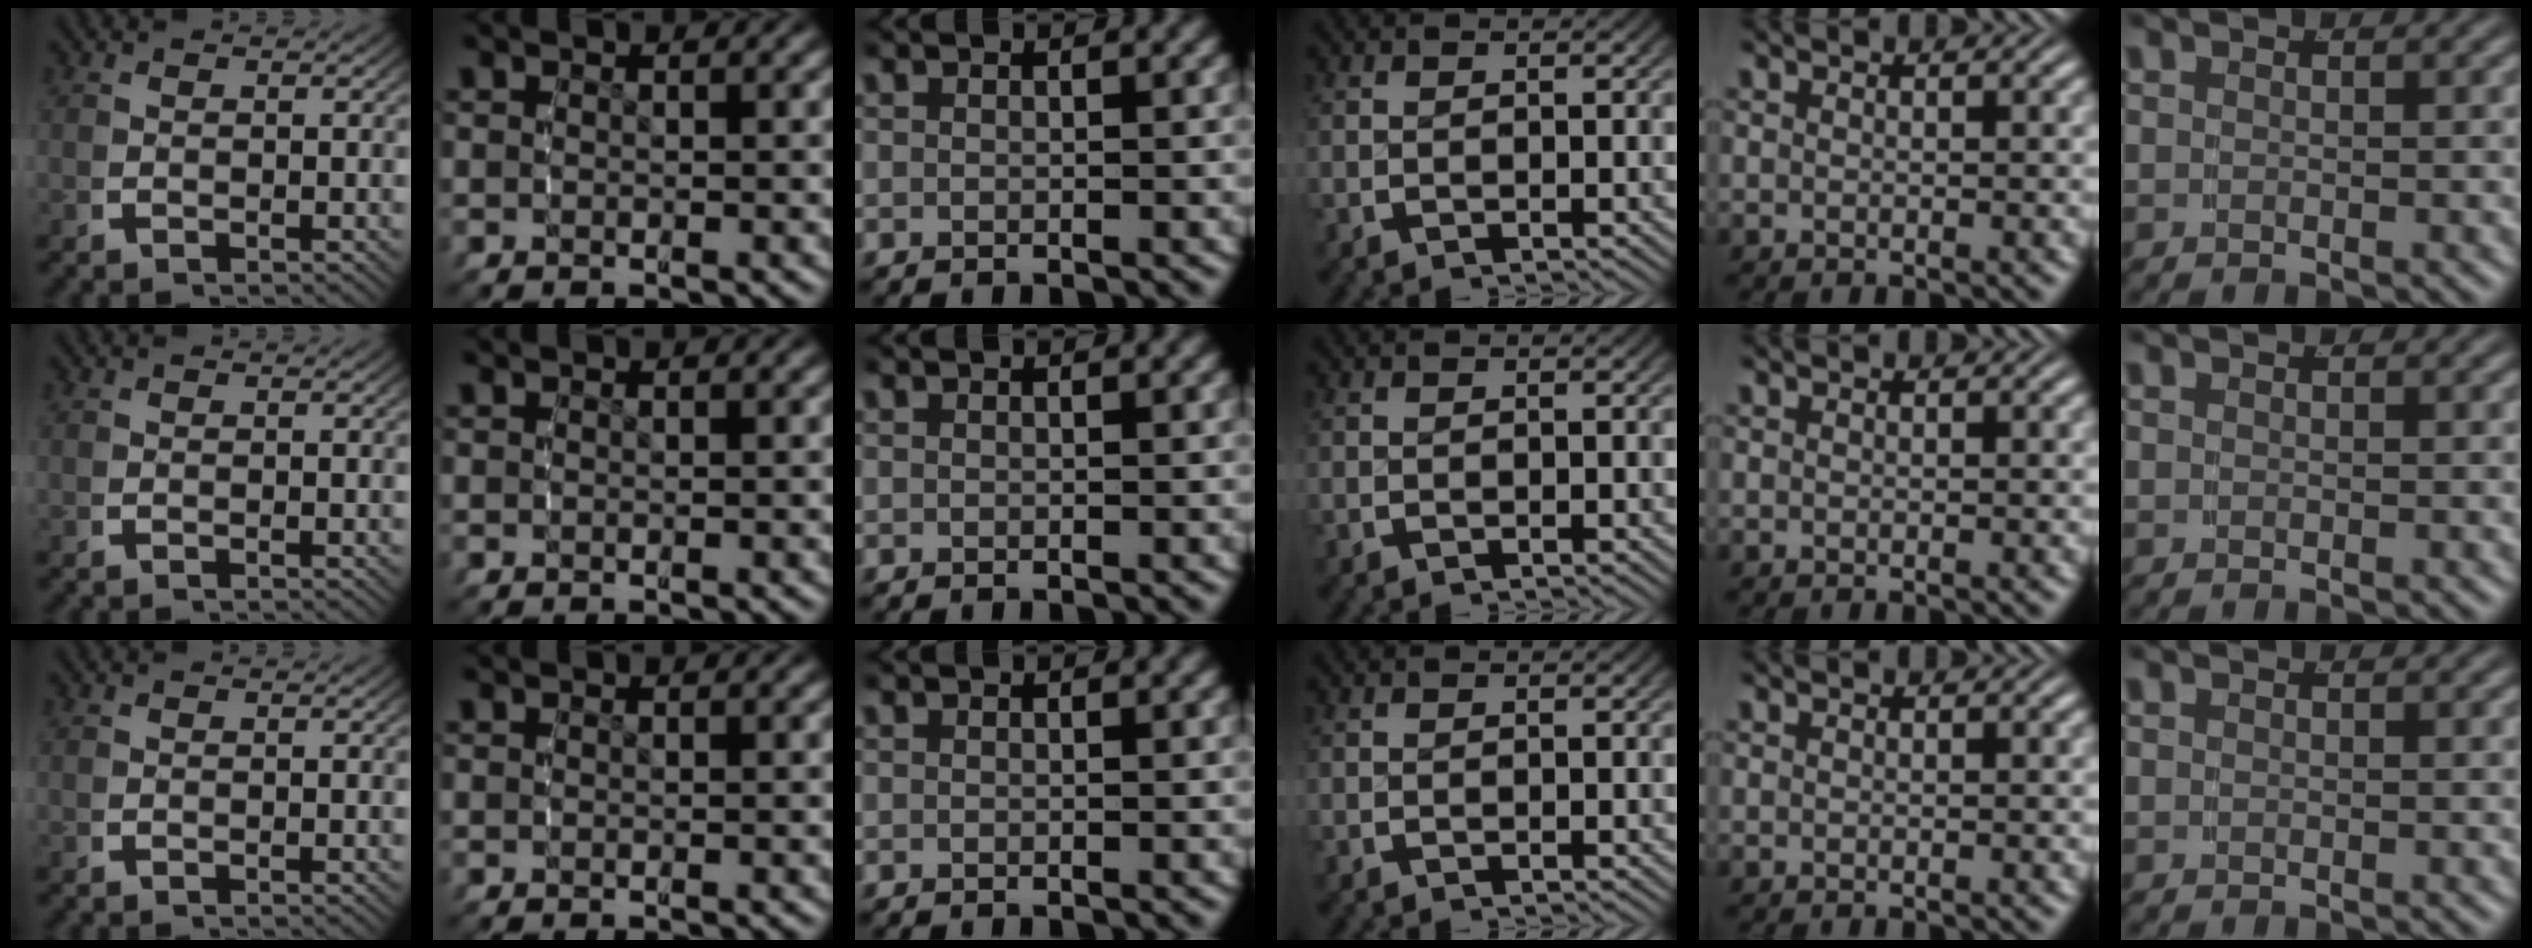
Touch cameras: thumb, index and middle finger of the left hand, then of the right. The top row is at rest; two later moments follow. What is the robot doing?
{"motion": "reach", "object": "shorts"}